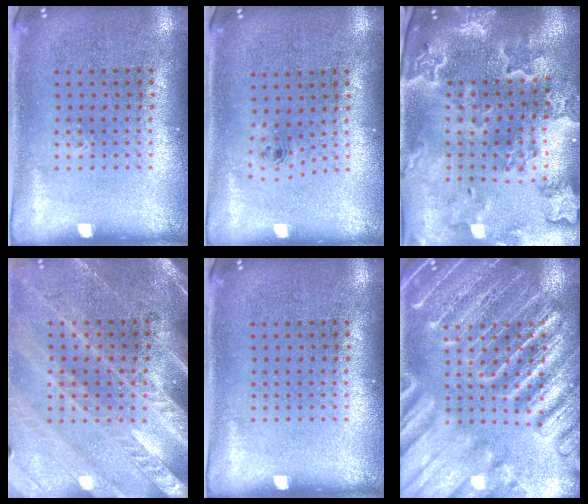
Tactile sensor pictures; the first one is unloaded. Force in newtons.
{"total": 0.6, "press": 0.2, "slide": 0.6}
{"total": 3.1, "press": 2.8, "slide": 1.2}
{"total": 2.9, "press": 2.7, "slide": 1.2}
{"total": 0.0}
{"total": 6.2, "press": 6.1, "slide": 0.8}